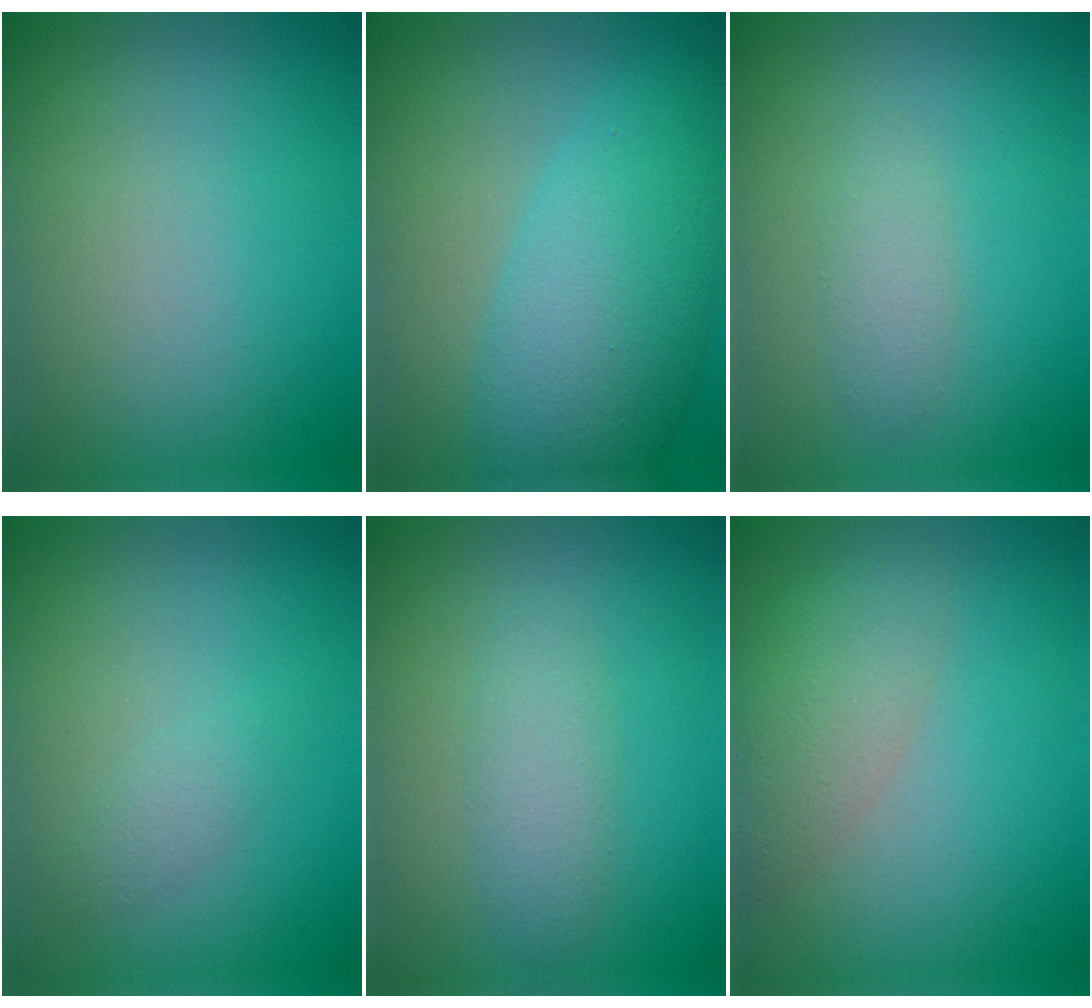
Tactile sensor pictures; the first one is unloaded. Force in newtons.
{"total": 8.0, "press": 8.0, "slide": 0.1}
{"total": 1.5, "press": 1.5, "slide": 0.1}
{"total": 1.2, "press": 1.2, "slide": 0.0}
{"total": 2.2, "press": 2.2, "slide": 0.0}
{"total": 4.2, "press": 4.2, "slide": 0.3}